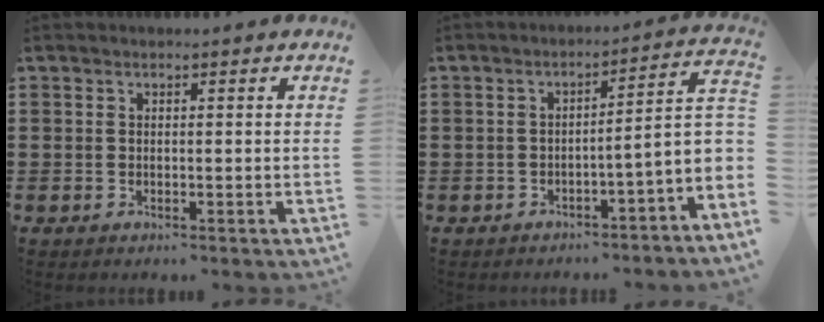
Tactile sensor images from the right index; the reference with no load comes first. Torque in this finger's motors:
{"motor_torque": [2.14, 0.00, 0.53, 0.12]}